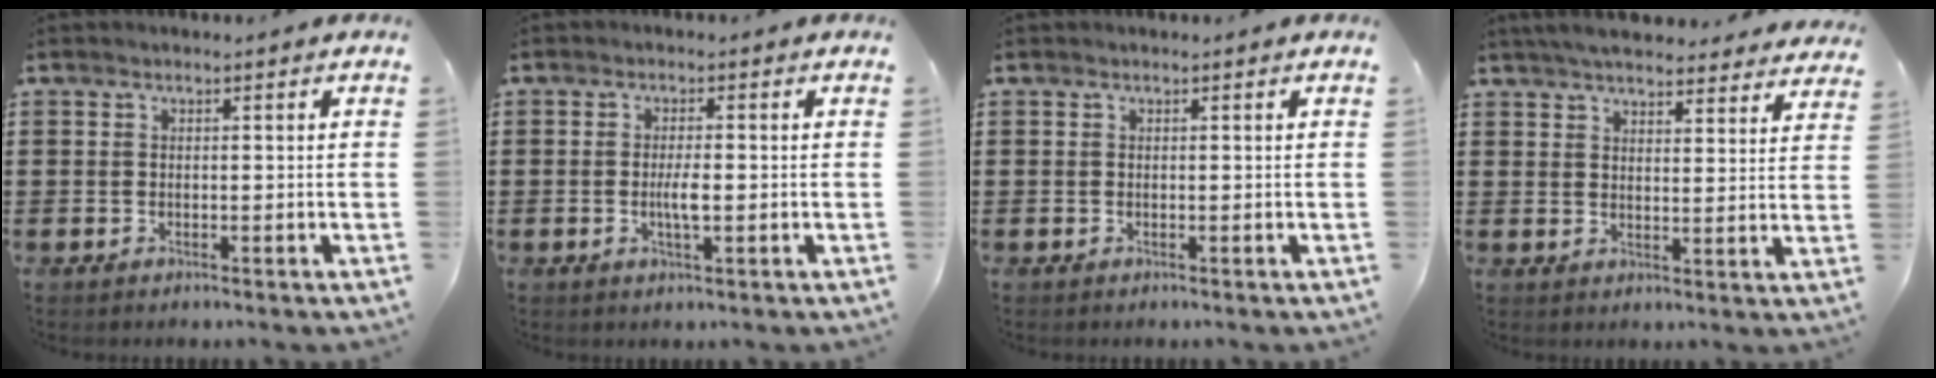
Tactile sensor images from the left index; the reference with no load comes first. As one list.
[{"total": 3.0, "force": [-0.3, 0.6, 2.9], "torque": [-0.059, -0.004, -0.009]}, {"total": 0.0}, {"total": 5.2, "force": [5.0, 0.4, 1.4], "torque": [-0.044, -0.018, 0.090]}]